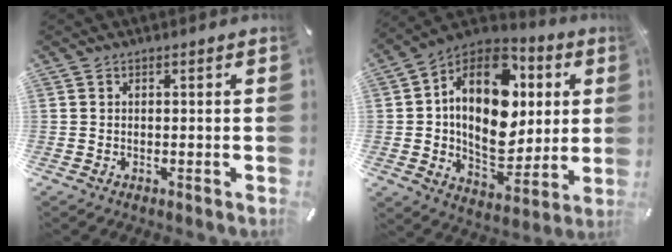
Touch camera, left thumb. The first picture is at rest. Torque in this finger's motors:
{"motor_torque": [2.17, 2.33, 2.63, -0.14, 0.28]}